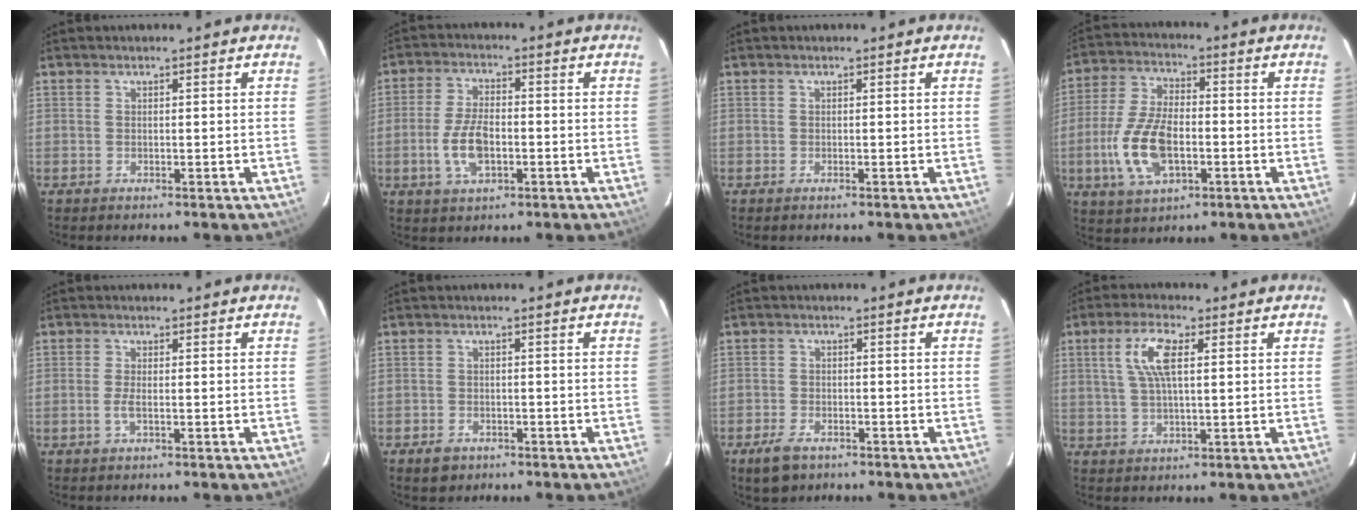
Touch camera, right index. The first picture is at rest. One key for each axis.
{"total": 7.3, "fx": -2.0, "fy": 3.9, "fz": 5.9, "tx": -0.124, "ty": 0.003, "tz": -0.033}
{"total": 0.0}
{"total": 13.2, "fx": -3.4, "fy": 6.7, "fz": 10.9, "tx": -0.237, "ty": 0.001, "tz": -0.060}
{"total": 2.2, "fx": -0.7, "fy": 0.4, "fz": 2.1, "tx": -0.044, "ty": -0.002, "tz": -0.015}
{"total": 3.4, "fx": -2.2, "fy": 2.5, "fz": 1.0, "tx": -0.032, "ty": 0.001, "tz": -0.033}
{"total": 5.4, "fx": -3.7, "fy": 2.9, "fz": 2.7, "tx": -0.075, "ty": -0.006, "tz": -0.063}
{"total": 7.0, "fx": 2.0, "fy": 2.3, "fz": 6.3, "tx": -0.126, "ty": 0.011, "tz": 0.041}